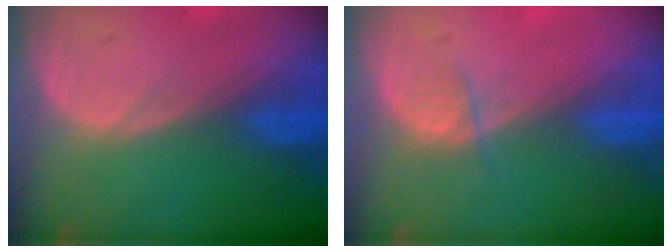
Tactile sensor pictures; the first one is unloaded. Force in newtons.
{"total": 1.9, "press": 1.7, "slide": 0.8}